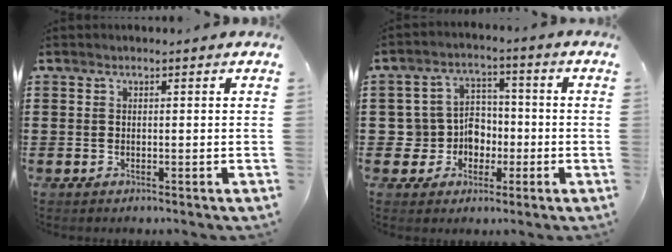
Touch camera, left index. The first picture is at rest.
{"total": 6.2, "force": [-0.9, 5.9, 1.6], "torque": [-0.068, 0.005, -0.018]}